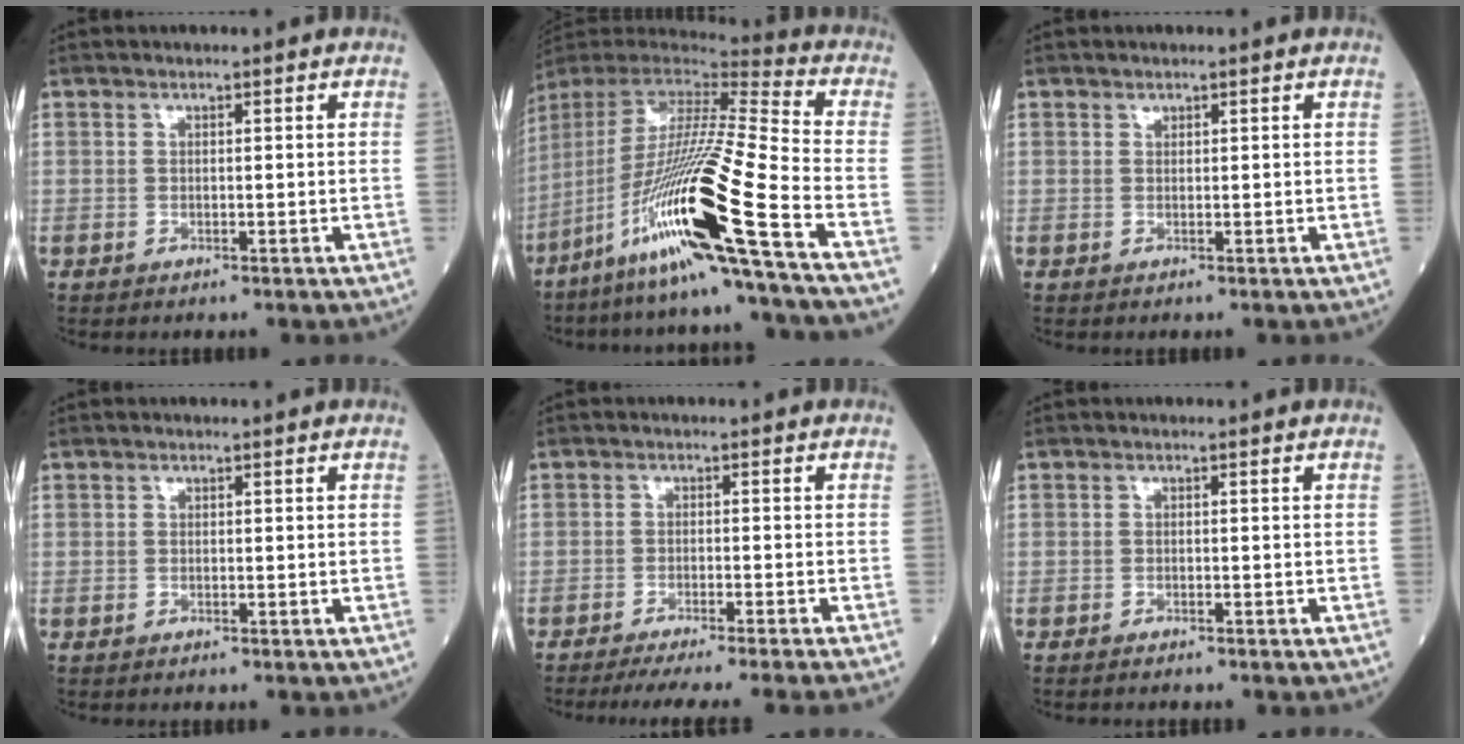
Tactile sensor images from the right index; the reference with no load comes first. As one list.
[{"total": 23.9, "force": [-11.7, -1.4, 20.8], "torque": [-0.415, -0.046, -0.224]}, {"total": 0.5, "force": [0.5, 0.2, 0.1], "torque": [0.000, 0.001, 0.009]}, {"total": 0.0}, {"total": 11.5, "force": [-10.2, -1.8, 5.0], "torque": [-0.040, -0.029, -0.145]}, {"total": 0.8, "force": [-0.7, 0.0, 0.1], "torque": [-0.005, 0.000, -0.014]}]